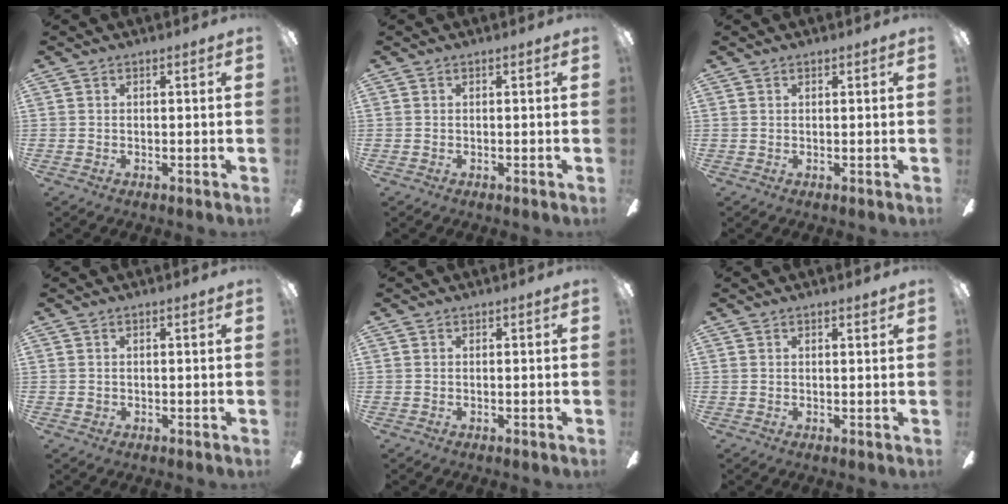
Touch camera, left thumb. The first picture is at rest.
{"total": 0.0}
{"total": 0.5, "force": [0.4, 0.1, 0.4], "torque": [-0.009, 0.001, 0.006]}
{"total": 0.7, "force": [0.1, 0.5, 0.5], "torque": [-0.010, 0.004, 0.000]}
{"total": 0.0}
{"total": 1.5, "force": [1.0, 0.1, 1.1], "torque": [-0.016, -0.004, 0.016]}